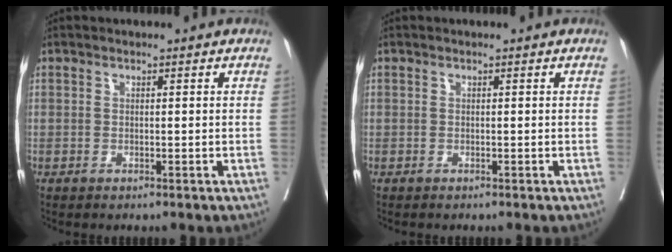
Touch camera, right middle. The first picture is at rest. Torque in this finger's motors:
{"motor_torque": [-0.16, 0.09, -0.08, -0.01]}